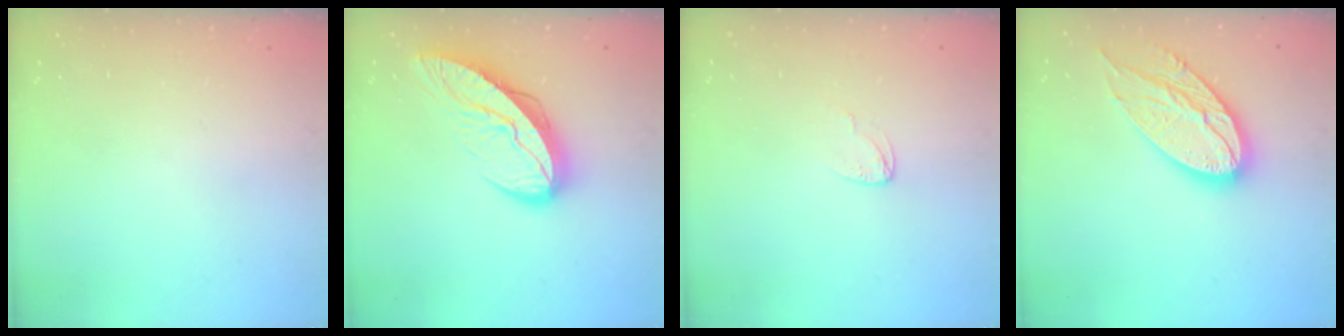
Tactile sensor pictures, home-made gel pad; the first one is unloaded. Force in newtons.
{"total": 12.0, "press": 11.9, "slide": 1.1}
{"total": 3.2, "press": 3.2, "slide": 0.2}
{"total": 17.7, "press": 17.6, "slide": 1.5}